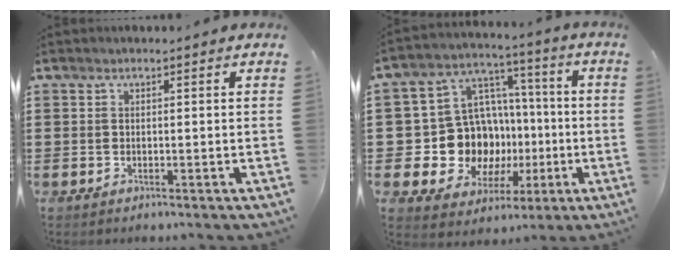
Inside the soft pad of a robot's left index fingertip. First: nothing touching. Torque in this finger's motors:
{"motor_torque": [1.99, 0.15, 0.58, 0.05]}